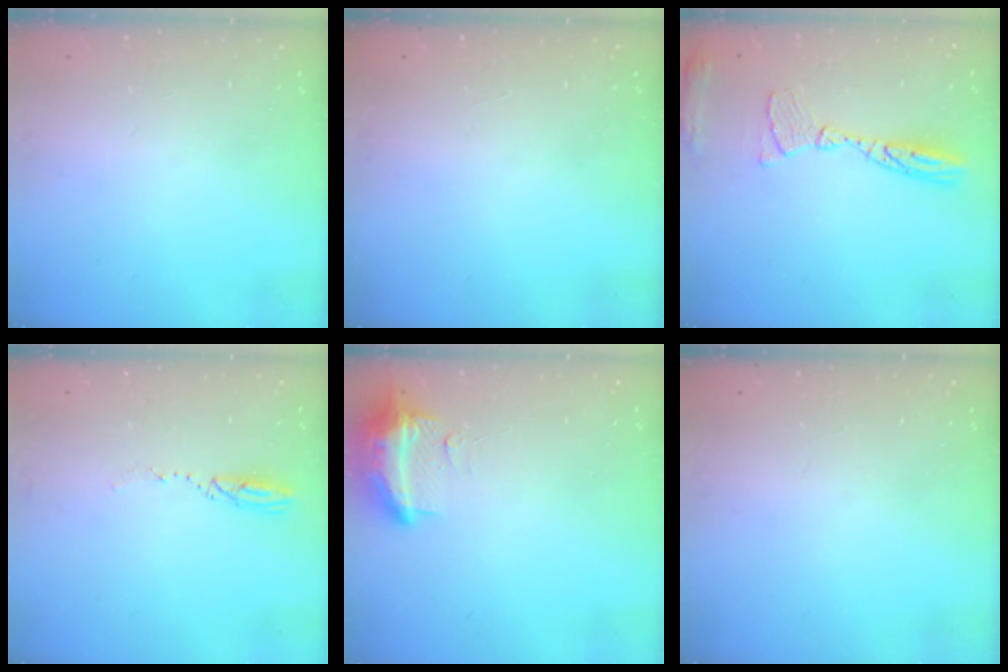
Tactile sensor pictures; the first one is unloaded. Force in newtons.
{"total": 0.0}
{"total": 11.3, "press": 11.3, "slide": 1.0}
{"total": 3.3, "press": 3.3, "slide": 0.4}
{"total": 18.7, "press": 12.4, "slide": 14.0}
{"total": 0.0}